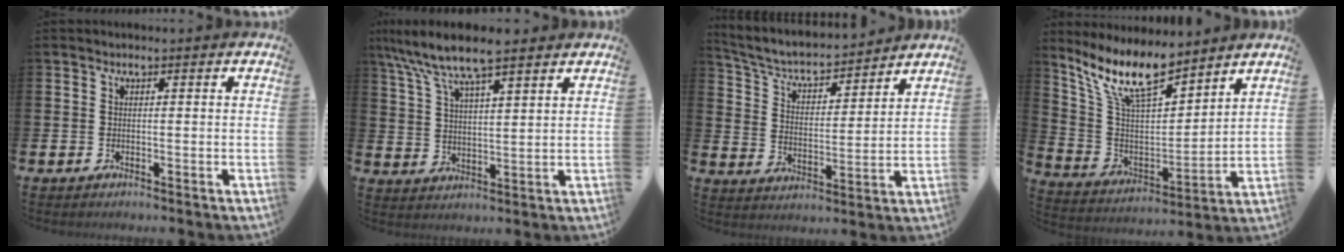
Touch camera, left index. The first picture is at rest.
{"total": 8.5, "force": [7.3, 1.5, 4.0], "torque": [-0.108, -0.021, 0.132]}
{"total": 5.5, "force": [5.0, 1.5, 1.8], "torque": [-0.070, -0.040, 0.081]}
{"total": 10.9, "force": [9.1, 2.8, 5.3], "torque": [-0.145, -0.047, 0.166]}